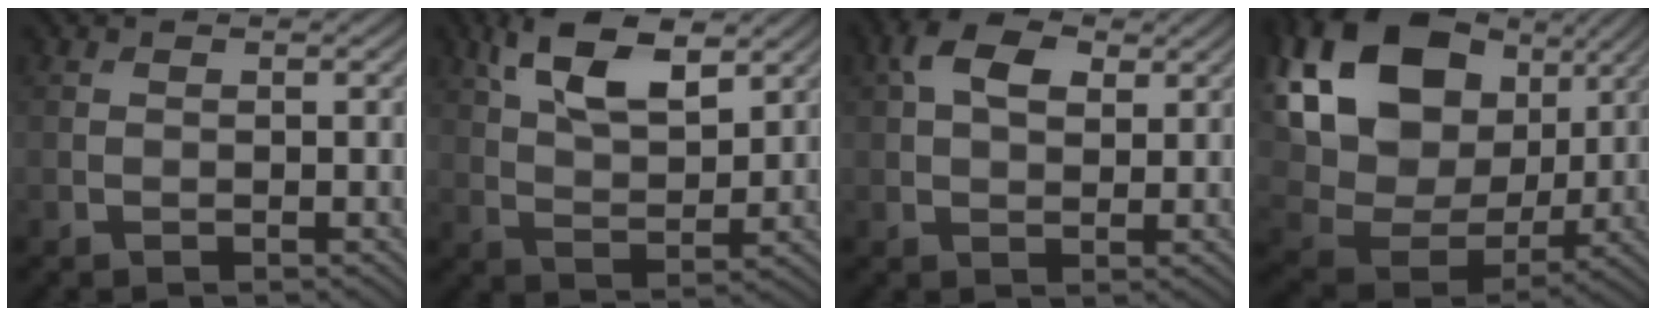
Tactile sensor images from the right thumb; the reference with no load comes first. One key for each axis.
{"total": 10.1, "fx": 5.4, "fy": 4.3, "fz": 7.3, "tx": -0.154, "ty": 0.005, "tz": 0.104}
{"total": 5.9, "fx": 2.2, "fy": 3.5, "fz": 4.1, "tx": -0.086, "ty": 0.007, "tz": 0.033}
{"total": 21.4, "fx": 7.7, "fy": 15.7, "fz": 12.2, "tx": -0.318, "ty": 0.040, "tz": 0.178}